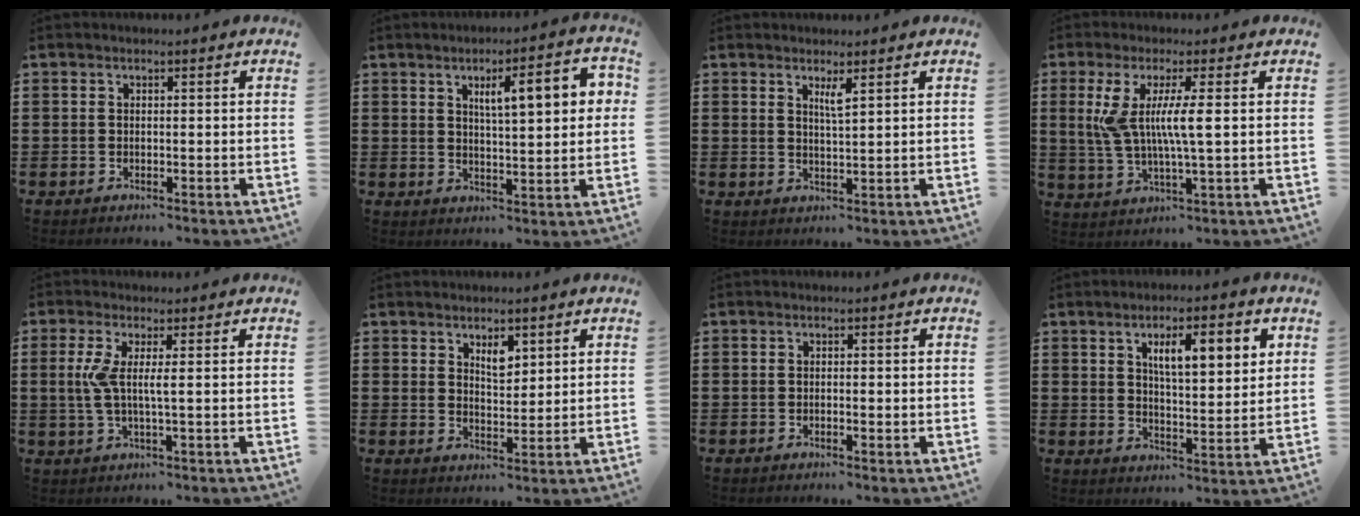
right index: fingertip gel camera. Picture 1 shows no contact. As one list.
[{"total": 7.9, "force": [2.6, 2.1, 7.2], "torque": [-0.117, -0.001, 0.036]}, {"total": 2.3, "force": [1.5, 0.1, 1.7], "torque": [-0.029, -0.005, 0.023]}, {"total": 7.1, "force": [1.0, 0.5, 7.1], "torque": [-0.150, -0.013, 0.010]}, {"total": 4.6, "force": [0.5, 0.3, 4.5], "torque": [-0.111, -0.014, -0.001]}, {"total": 3.6, "force": [2.3, 1.7, 2.1], "torque": [-0.032, -0.001, 0.038]}, {"total": 0.7, "force": [-0.2, 0.1, 0.6], "torque": [-0.012, -0.004, -0.003]}, {"total": 7.3, "force": [2.9, 2.3, 6.3], "torque": [-0.104, -0.002, 0.043]}]